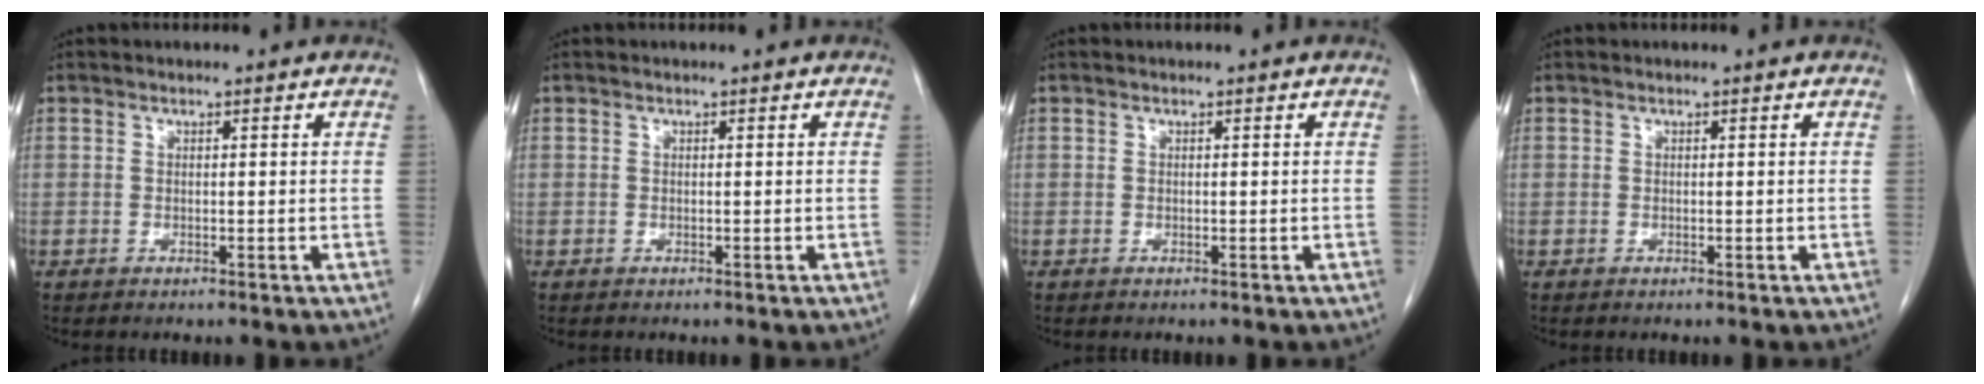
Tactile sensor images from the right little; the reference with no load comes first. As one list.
[{"total": 0.0}, {"total": 0.0}, {"total": 0.0}]